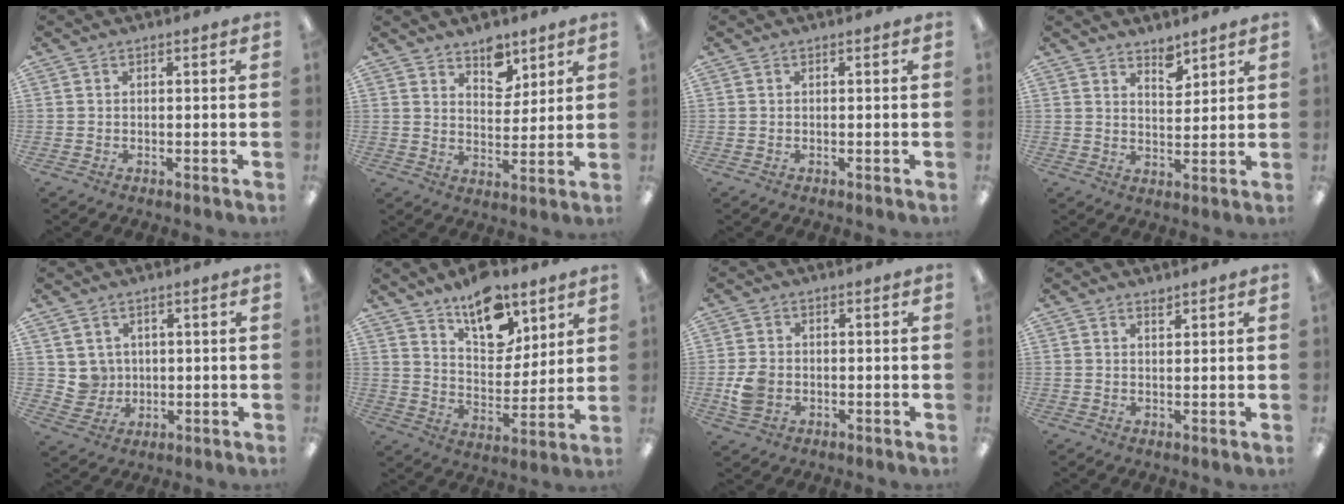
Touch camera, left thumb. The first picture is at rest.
{"total": 7.7, "force": [5.9, 4.1, 2.5], "torque": [-0.014, -0.039, 0.103]}
{"total": 0.0}
{"total": 4.8, "force": [4.2, 1.8, 1.4], "torque": [-0.005, -0.033, 0.072]}
{"total": 4.7, "force": [2.2, 4.1, -0.2], "torque": [-0.010, -0.005, 0.042]}
{"total": 14.8, "force": [10.6, 7.4, 7.2], "torque": [-0.108, -0.062, 0.191]}
{"total": 5.2, "force": [-1.1, 4.2, 2.9], "torque": [-0.053, 0.002, -0.020]}
{"total": 1.3, "force": [1.3, 0.3, 0.3], "torque": [-0.007, -0.002, 0.024]}